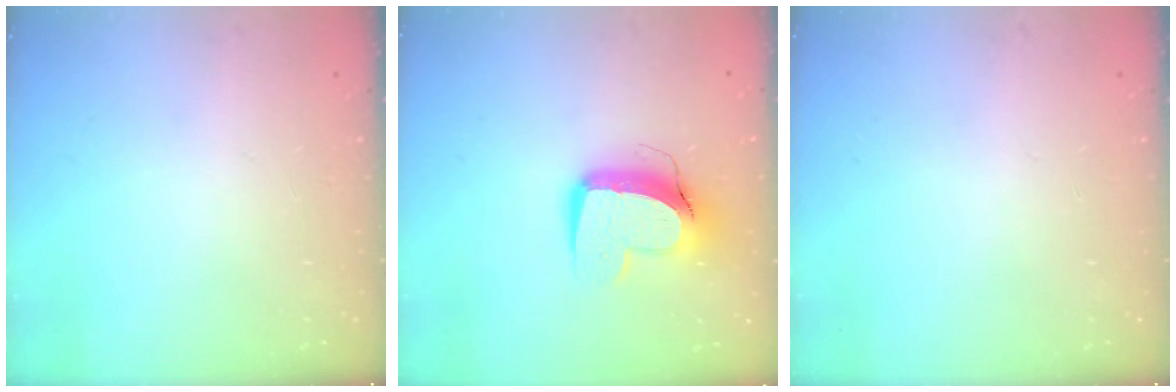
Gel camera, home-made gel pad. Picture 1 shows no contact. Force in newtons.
{"total": 13.0, "press": 12.9, "slide": 1.7}
{"total": 0.0}